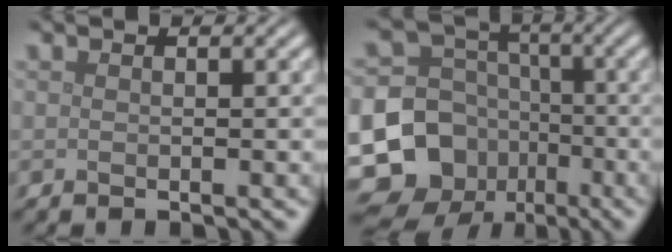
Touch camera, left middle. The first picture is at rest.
{"total": 14.1, "force": [-6.1, 12.1, 3.9], "torque": [-0.105, -0.032, -0.124]}